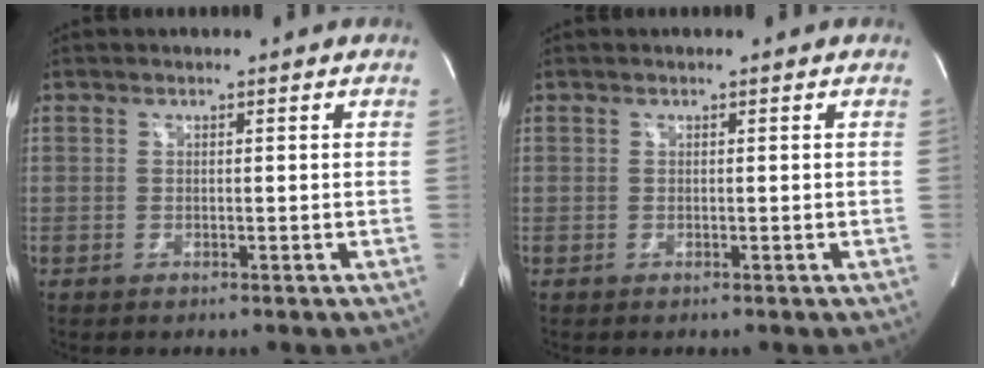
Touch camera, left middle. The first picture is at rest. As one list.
[{"total": 0.0}]